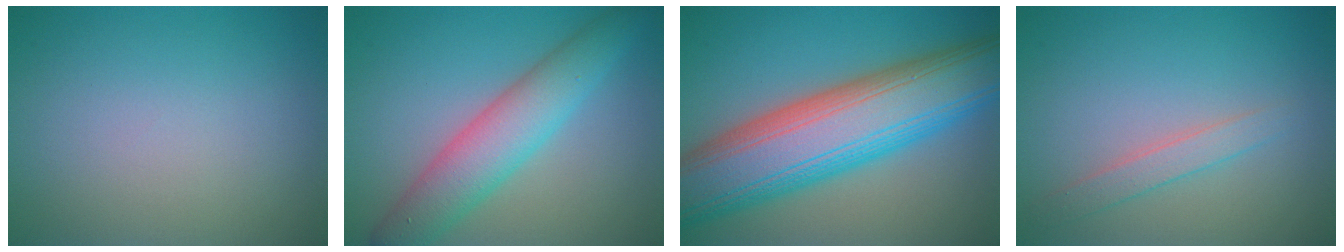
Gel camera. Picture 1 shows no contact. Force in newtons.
{"total": 5.9, "press": 5.9, "slide": 0.2}
{"total": 13.9, "press": 13.8, "slide": 0.7}
{"total": 1.8, "press": 1.8, "slide": 0.1}